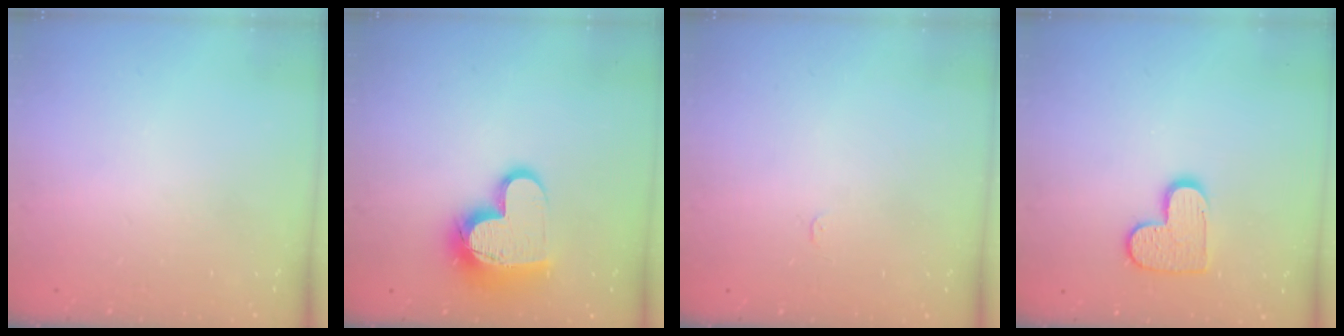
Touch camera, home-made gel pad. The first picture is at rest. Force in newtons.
{"total": 15.8, "press": 15.8, "slide": 1.2}
{"total": 2.4, "press": 2.4, "slide": 0.3}
{"total": 10.4, "press": 10.4, "slide": 0.6}